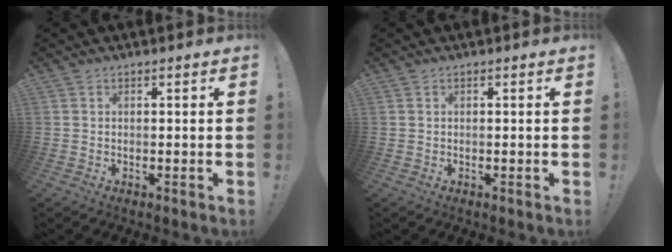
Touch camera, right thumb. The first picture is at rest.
{"total": 0.0}